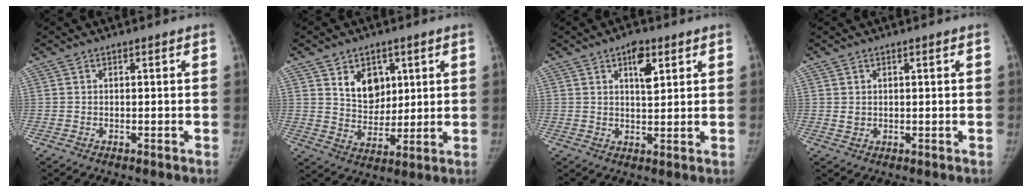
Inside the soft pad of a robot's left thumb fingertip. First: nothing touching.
{"total": 9.3, "force": [3.8, 6.7, 5.1], "torque": [-0.047, -0.026, 0.073]}
{"total": 5.7, "force": [2.8, 2.7, 4.1], "torque": [-0.049, -0.013, 0.041]}
{"total": 1.4, "force": [0.6, 1.0, 0.7], "torque": [-0.003, -0.005, 0.014]}